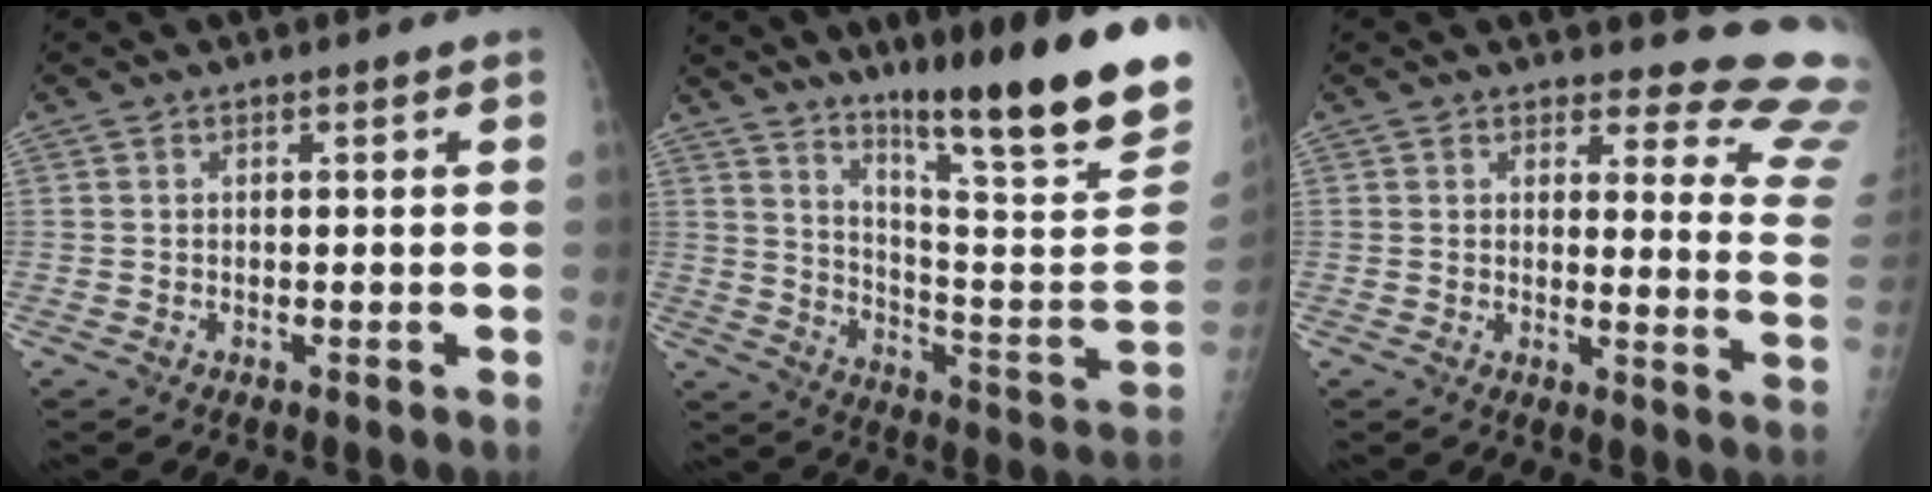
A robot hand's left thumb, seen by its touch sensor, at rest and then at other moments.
{"total": 24.9, "force": [17.6, 1.2, 17.5], "torque": [-0.243, -0.116, 0.269]}
{"total": 14.5, "force": [13.9, 3.4, 2.3], "torque": [0.023, -0.155, 0.116]}